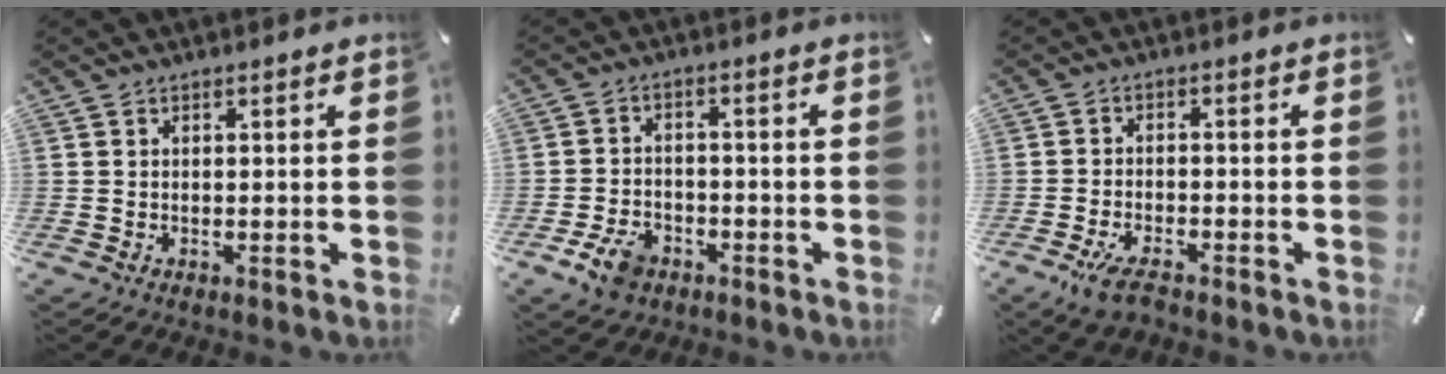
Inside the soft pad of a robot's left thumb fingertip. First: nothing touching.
{"total": 6.8, "force": [-3.8, 4.5, 3.4], "torque": [-0.074, 0.019, -0.072]}
{"total": 5.2, "force": [-3.7, 1.8, 3.2], "torque": [-0.073, 0.011, -0.071]}